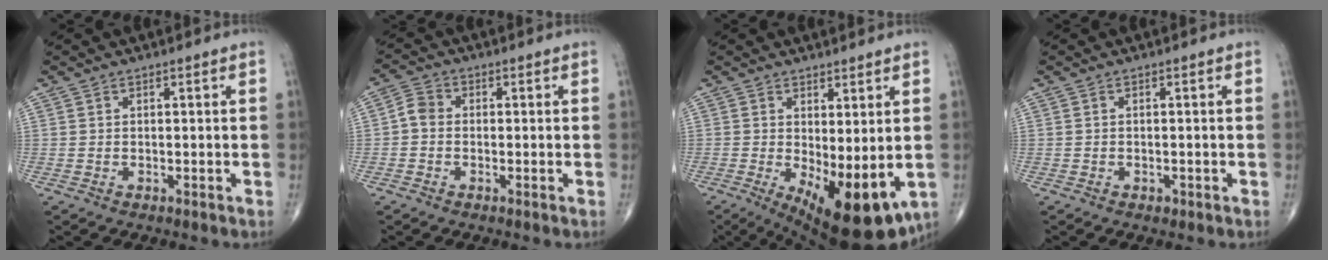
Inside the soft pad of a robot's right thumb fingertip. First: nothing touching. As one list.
[{"total": 3.0, "force": [-0.5, 2.5, 1.7], "torque": [-0.022, 0.011, -0.018]}, {"total": 13.7, "force": [-2.4, 5.3, 12.4], "torque": [-0.173, -0.026, -0.016]}, {"total": 0.6, "force": [-0.3, 0.4, 0.3], "torque": [0.001, 0.001, -0.005]}]